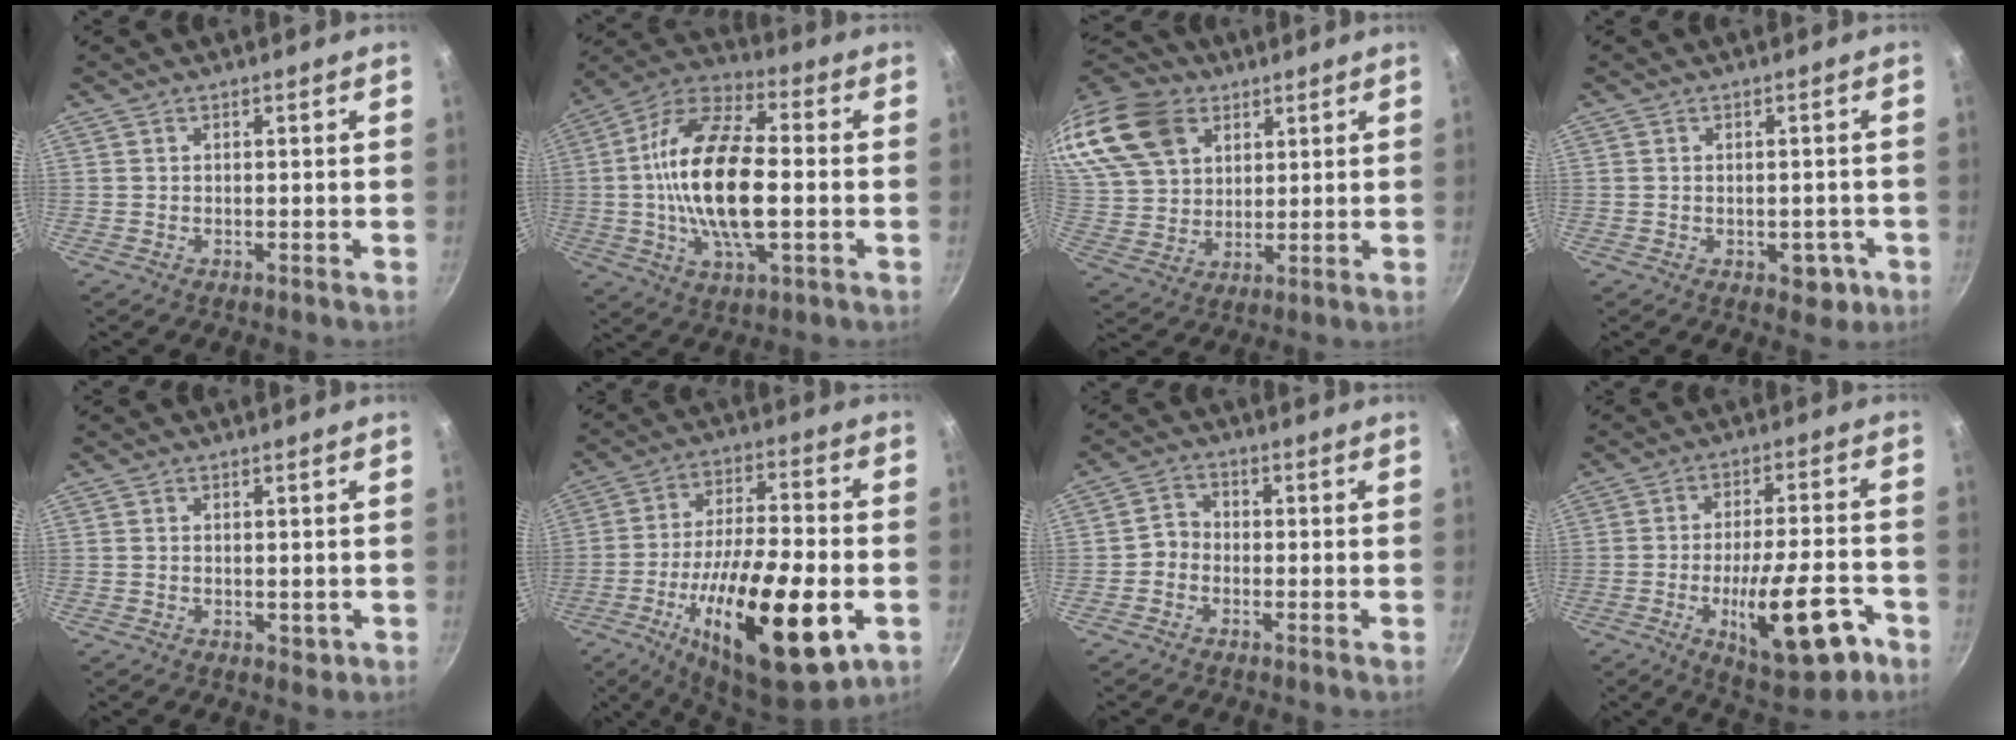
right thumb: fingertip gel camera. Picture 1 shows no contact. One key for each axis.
{"total": 20.4, "fx": -1.0, "fy": 9.3, "fz": 18.1, "tx": -0.338, "ty": 0.023, "tz": -0.032}
{"total": 21.9, "fx": 11.0, "fy": 15.3, "fz": 11.2, "tx": -0.232, "ty": 0.003, "tz": 0.213}
{"total": 4.4, "fx": -1.5, "fy": 2.8, "fz": 3.0, "tx": -0.019, "ty": 0.010, "tz": -0.013}
{"total": 1.8, "fx": 0.0, "fy": 1.2, "fz": 1.4, "tx": -0.016, "ty": -0.004, "tz": 0.002}
{"total": 26.0, "fx": -8.6, "fy": 9.1, "fz": 22.8, "tx": -0.361, "ty": 0.015, "tz": -0.133}
{"total": 3.1, "fx": -1.1, "fy": 2.7, "fz": 1.2, "tx": -0.007, "ty": 0.019, "tz": -0.029}
{"total": 16.6, "fx": -6.7, "fy": 5.6, "fz": 14.0, "tx": -0.195, "ty": 0.028, "tz": -0.089}